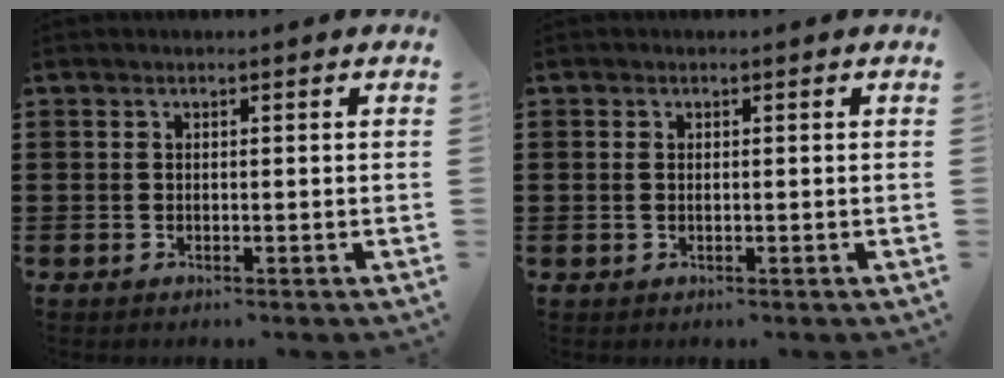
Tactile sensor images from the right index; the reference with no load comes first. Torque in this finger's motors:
{"motor_torque": [-0.16, 0.06, -0.02, -0.01]}